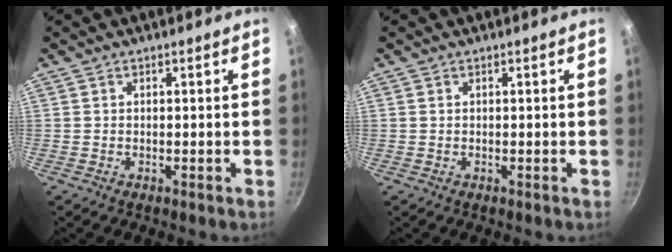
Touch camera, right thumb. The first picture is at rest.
{"total": 0.0}